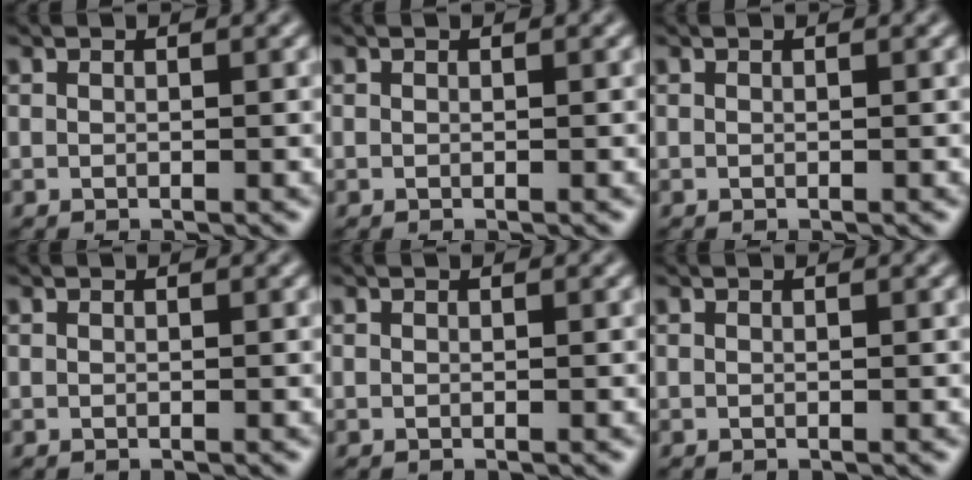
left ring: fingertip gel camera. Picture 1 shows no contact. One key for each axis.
{"total": 0.0}
{"total": 0.0}
{"total": 0.0}
{"total": 0.0}
{"total": 0.0}